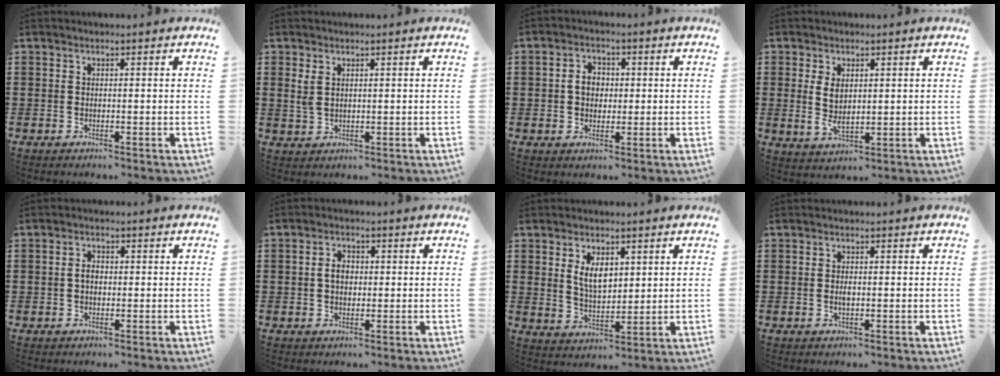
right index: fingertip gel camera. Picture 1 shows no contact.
{"total": 2.2, "force": [1.2, 1.2, 1.4], "torque": [-0.033, 0.006, 0.021]}
{"total": 3.4, "force": [0.1, 2.7, 2.1], "torque": [-0.049, 0.011, -0.002]}
{"total": 4.0, "force": [0.6, 2.1, 3.3], "torque": [-0.075, 0.004, 0.009]}
{"total": 1.8, "force": [-0.1, 1.0, 1.5], "torque": [-0.029, 0.004, -0.003]}
{"total": 2.7, "force": [0.0, 1.8, 2.0], "torque": [-0.042, 0.008, -0.001]}
{"total": 5.0, "force": [1.9, 2.6, 3.8], "torque": [-0.075, 0.004, 0.031]}
{"total": 1.3, "force": [-0.1, 0.5, 1.2], "torque": [-0.023, 0.001, -0.003]}